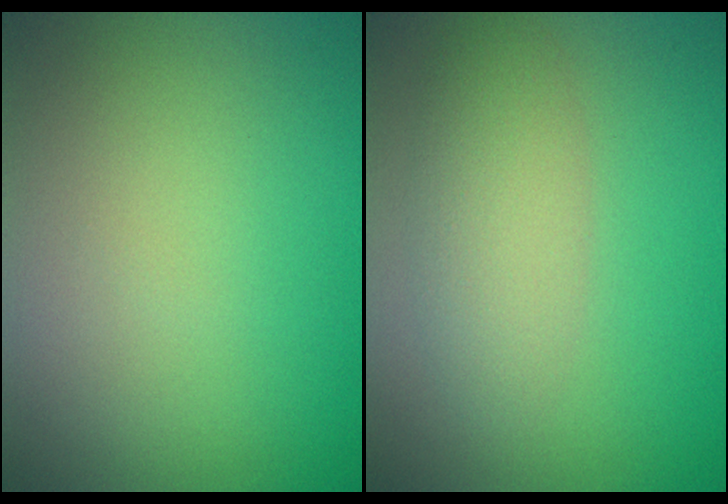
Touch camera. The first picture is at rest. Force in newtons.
{"total": 3.1, "press": 3.1, "slide": 0.2}